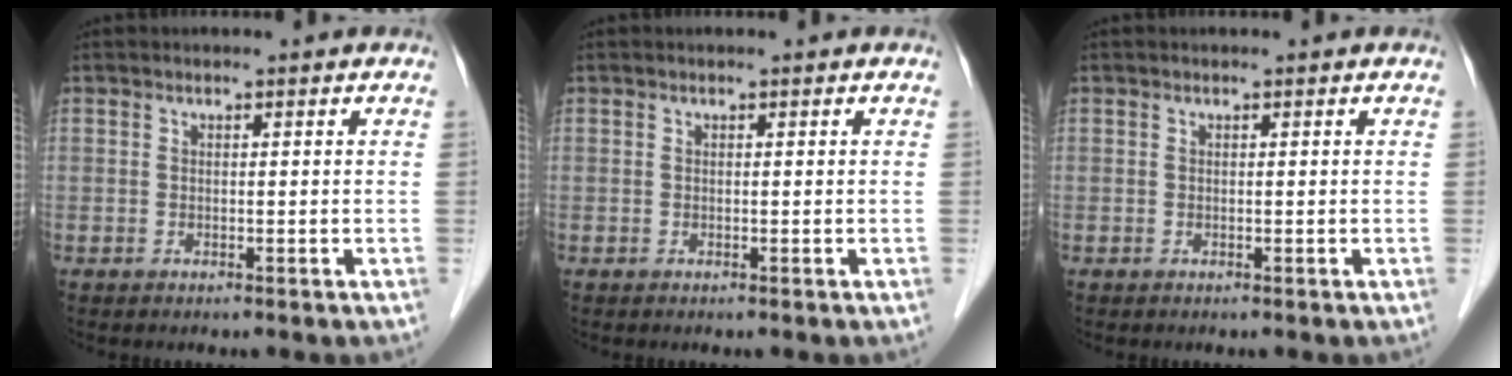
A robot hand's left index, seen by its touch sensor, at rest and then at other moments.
{"total": 0.0}
{"total": 0.0}